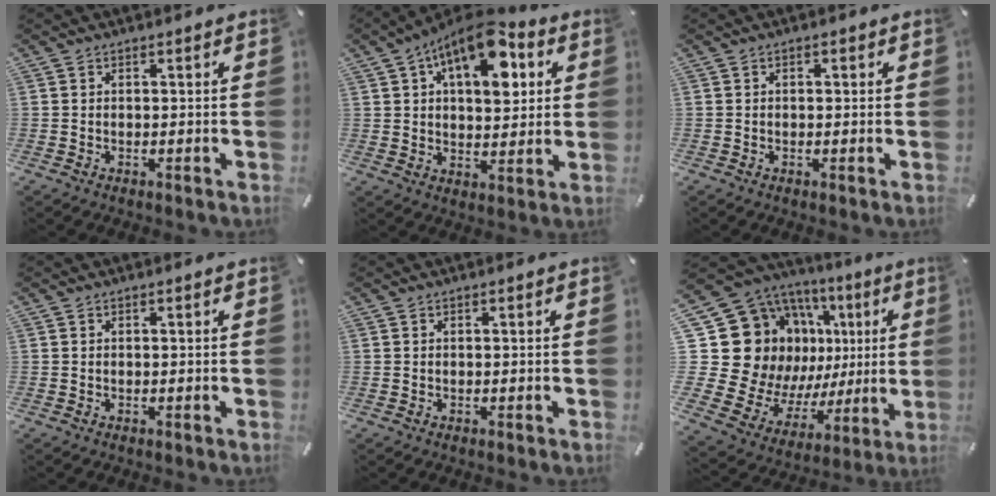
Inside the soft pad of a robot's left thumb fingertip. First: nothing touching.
{"total": 15.3, "force": [6.7, 8.2, 11.0], "torque": [-0.154, -0.023, 0.112]}
{"total": 0.6, "force": [0.0, 0.5, 0.3], "torque": [-0.006, 0.004, -0.002]}
{"total": 0.0}
{"total": 0.0}
{"total": 25.7, "force": [6.3, 19.9, 15.1], "torque": [-0.263, -0.078, 0.167]}